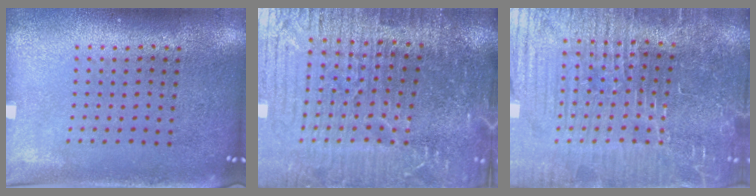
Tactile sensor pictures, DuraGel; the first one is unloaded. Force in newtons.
{"total": 6.6, "press": 5.8, "slide": 3.3}
{"total": 7.4, "press": 6.5, "slide": 3.5}